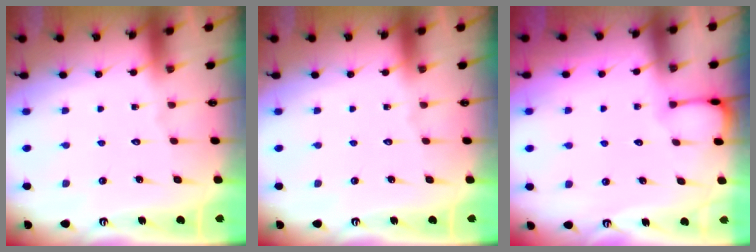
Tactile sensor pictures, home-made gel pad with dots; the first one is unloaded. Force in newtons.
{"total": 0.0}
{"total": 2.0, "press": 2.0, "slide": 0.3}